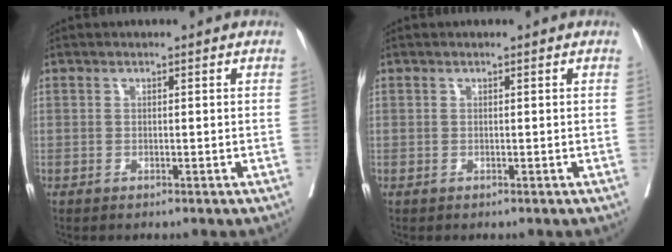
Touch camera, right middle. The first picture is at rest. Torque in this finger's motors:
{"motor_torque": [0.00, 0.00, -0.01, -0.02]}